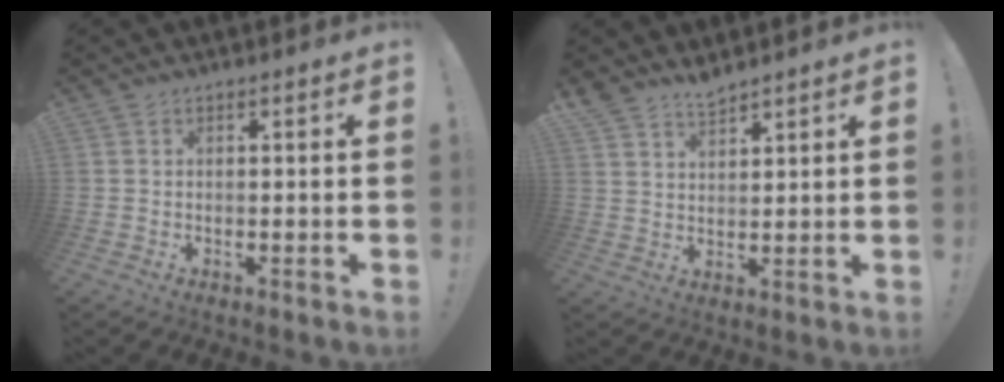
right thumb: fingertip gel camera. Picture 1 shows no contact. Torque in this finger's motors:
{"motor_torque": [-0.01, 0.00, 0.14, 0.11, 0.00]}